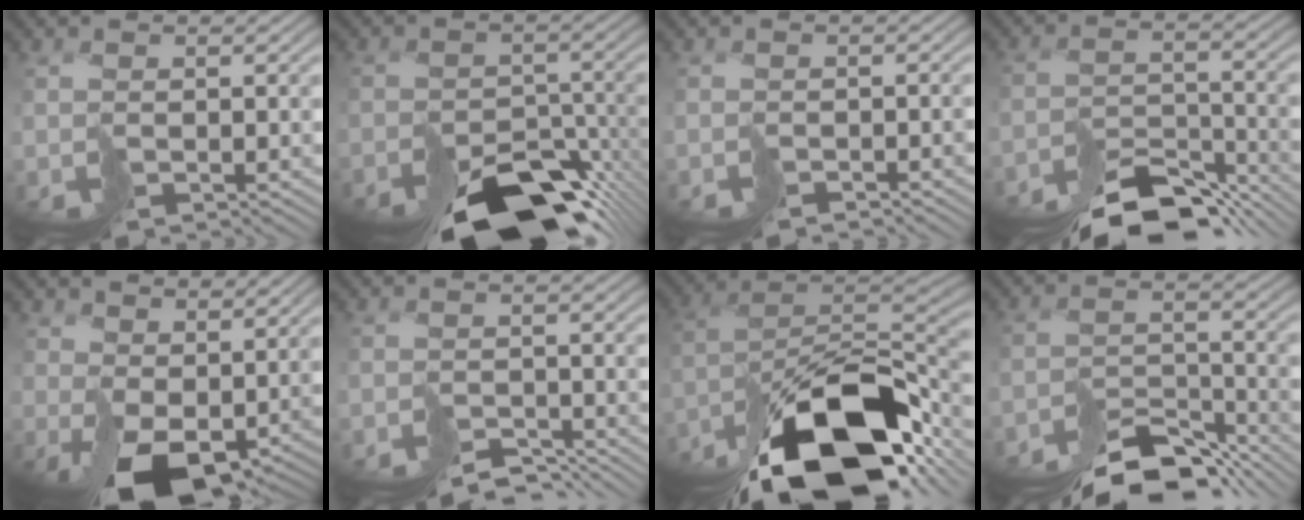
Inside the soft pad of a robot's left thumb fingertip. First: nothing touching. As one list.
[{"total": 14.4, "force": [-11.4, 6.4, 6.0], "torque": [-0.093, -0.037, -0.140]}, {"total": 2.1, "force": [-2.1, 0.4, 0.3], "torque": [0.008, -0.001, -0.038]}, {"total": 10.9, "force": [-9.9, 2.9, 3.7], "torque": [-0.041, -0.002, -0.145]}, {"total": 8.0, "force": [1.1, 4.5, 6.5], "torque": [-0.128, -0.012, 0.028]}, {"total": 4.4, "force": [-4.4, 0.8, 0.3], "torque": [0.008, -0.009, -0.067]}, {"total": 18.6, "force": [-12.6, 7.3, 11.6], "torque": [-0.200, -0.028, -0.189]}, {"total": 10.8, "force": [-9.8, 2.7, 3.4], "torque": [-0.037, -0.001, -0.144]}]